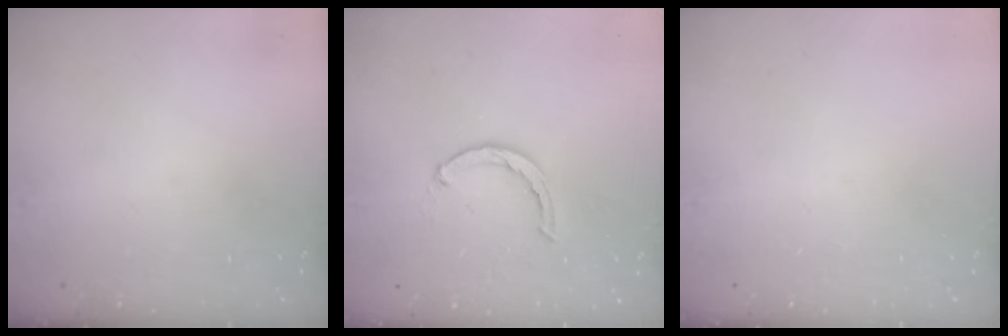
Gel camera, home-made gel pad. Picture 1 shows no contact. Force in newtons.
{"total": 3.1, "press": 3.0, "slide": 0.5}
{"total": 0.0}